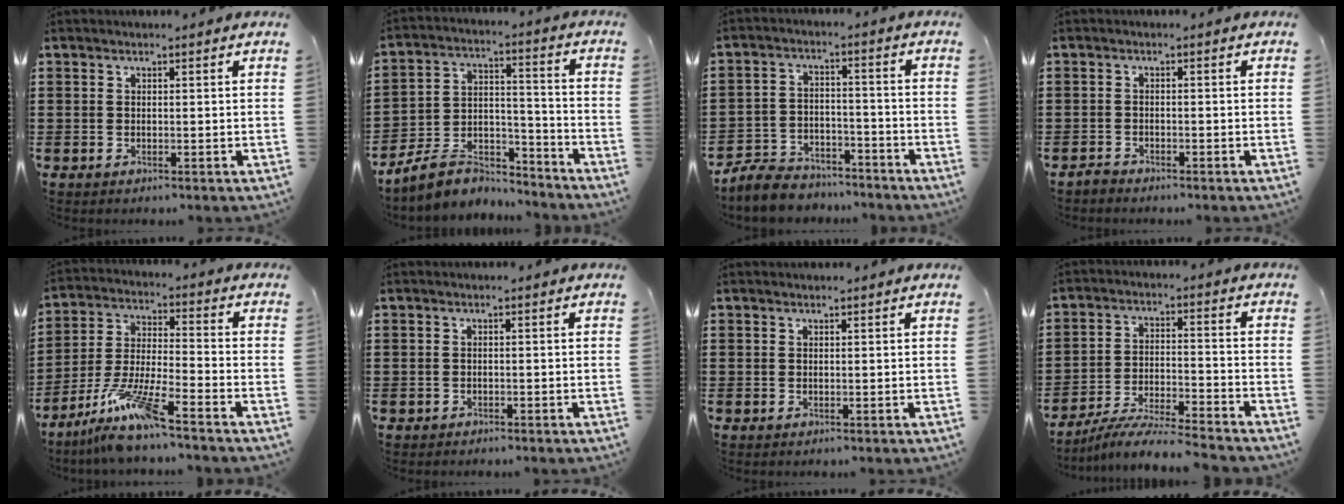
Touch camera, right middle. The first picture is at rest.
{"total": 7.7, "force": [-6.8, 2.9, 2.2], "torque": [-0.056, 0.012, -0.135]}
{"total": 6.7, "force": [-6.4, 1.6, 1.0], "torque": [-0.025, 0.014, -0.128]}
{"total": 1.3, "force": [-1.2, 0.3, 0.2], "torque": [-0.009, 0.000, -0.025]}
{"total": 9.6, "force": [-7.6, 0.4, 5.9], "torque": [-0.129, -0.008, -0.151]}
{"total": 0.5, "force": [-0.5, 0.1, 0.0], "torque": [-0.002, 0.000, -0.011]}
{"total": 0.0}
{"total": 6.9, "force": [-6.6, 0.0, 2.1], "torque": [-0.041, -0.005, -0.127]}